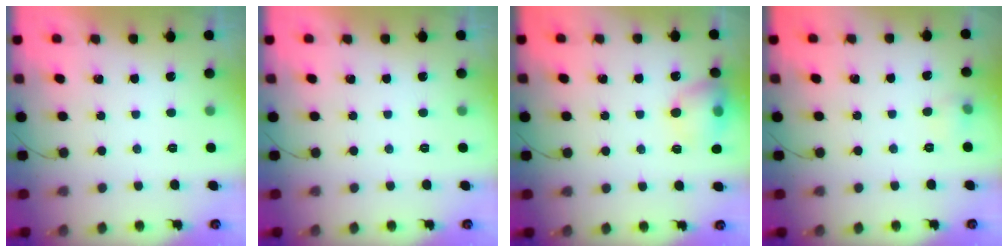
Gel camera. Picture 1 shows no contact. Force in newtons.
{"total": 0.0}
{"total": 10.7, "press": 10.6, "slide": 1.6}
{"total": 5.6, "press": 4.2, "slide": 3.6}